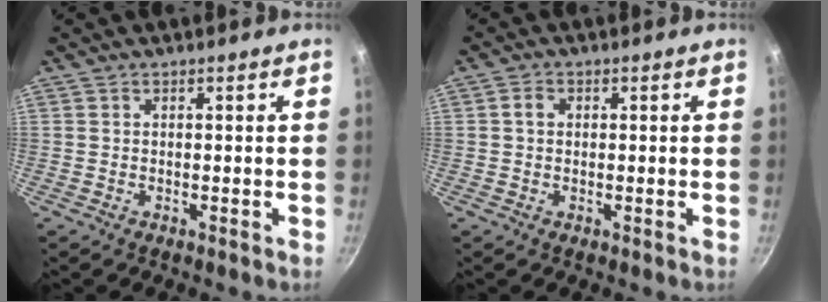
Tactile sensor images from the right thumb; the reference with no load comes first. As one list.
[{"total": 2.0, "force": [0.3, 1.6, 1.1], "torque": [-0.014, 0.006, 0.003]}]